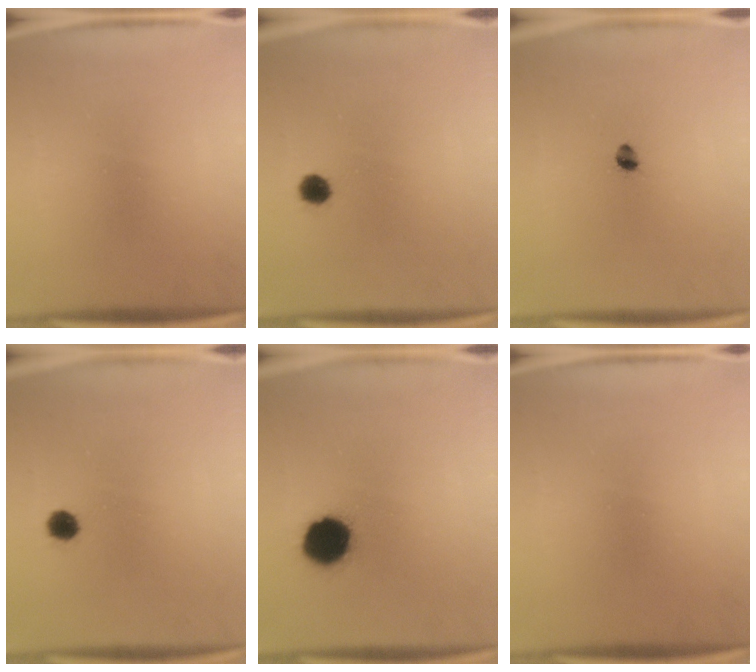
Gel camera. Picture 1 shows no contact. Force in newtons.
{"total": 2.4}
{"total": 2.0}
{"total": 2.4}
{"total": 11.5}
{"total": 0.0}